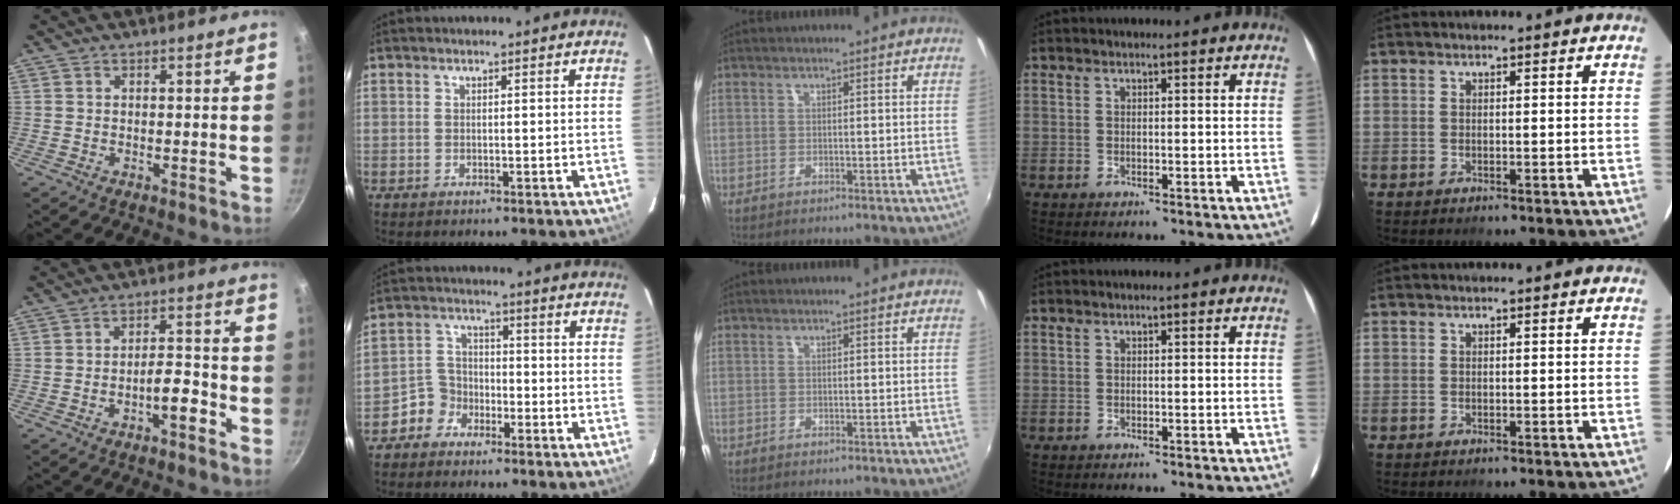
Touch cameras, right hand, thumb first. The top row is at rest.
{"thumb": {"total": 5.0, "force": [-2.8, 1.6, 3.8], "torque": [-0.052, 0.031, -0.043]}, "index": {"total": 5.3, "force": [-3.4, 4.0, 0.2], "torque": [-0.007, 0.028, -0.069]}}